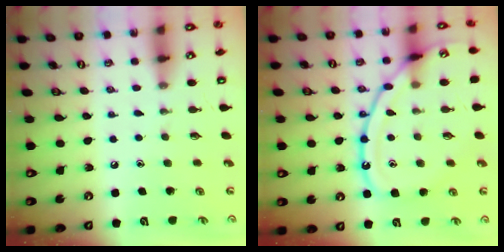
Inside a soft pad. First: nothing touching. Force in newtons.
{"total": 15.7, "press": 15.7, "slide": 1.2}